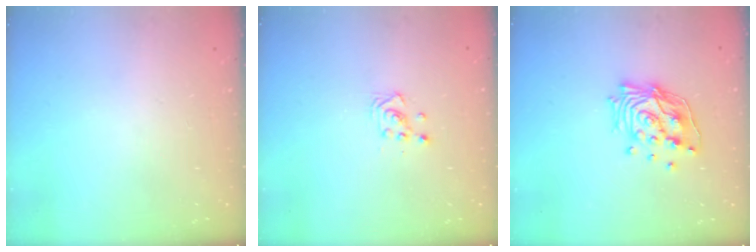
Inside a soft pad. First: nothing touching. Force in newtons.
{"total": 3.1, "press": 3.1, "slide": 0.2}
{"total": 15.0, "press": 14.9, "slide": 2.0}